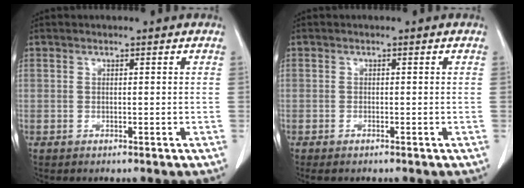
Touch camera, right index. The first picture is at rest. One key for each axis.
{"total": 0.9, "fx": -0.8, "fy": 0.1, "fz": 0.5, "tx": -0.013, "ty": -0.003, "tz": -0.010}